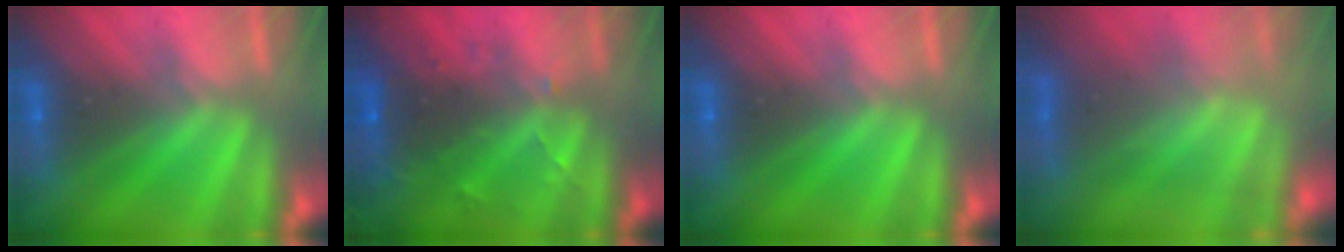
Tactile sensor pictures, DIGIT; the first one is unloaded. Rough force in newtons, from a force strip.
{"total": 8.6}
{"total": 0.0}
{"total": 4.1}